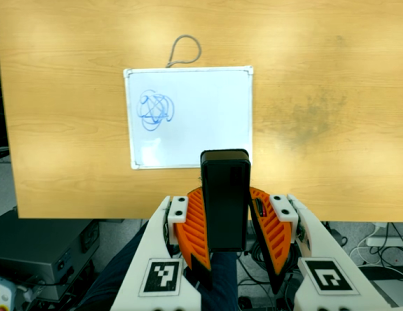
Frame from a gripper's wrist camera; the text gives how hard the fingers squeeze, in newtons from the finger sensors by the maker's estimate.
{"total": 5.5, "left": 5.0, "right": 5.9}